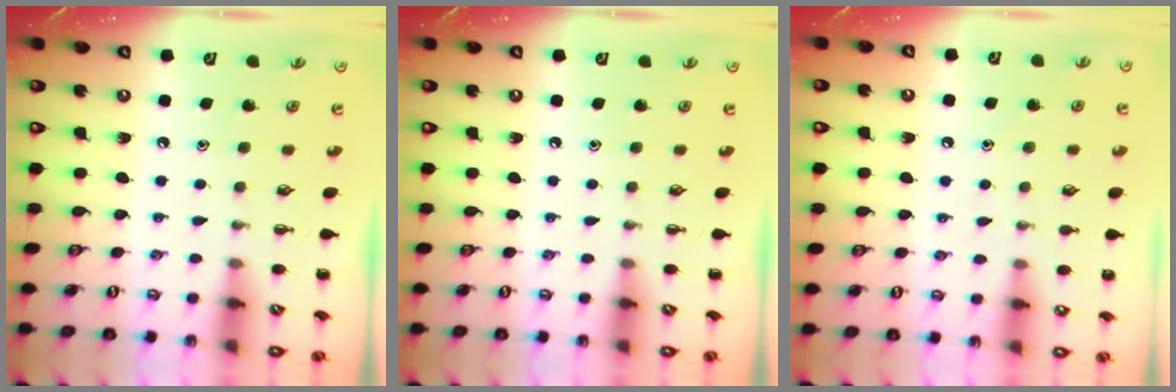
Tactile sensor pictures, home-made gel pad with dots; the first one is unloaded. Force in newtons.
{"total": 0.0}
{"total": 5.1, "press": 4.9, "slide": 1.4}